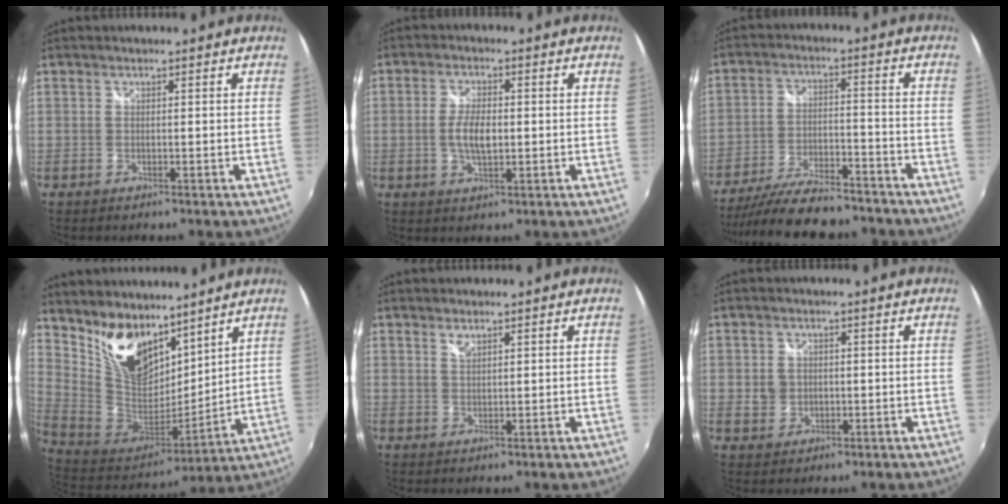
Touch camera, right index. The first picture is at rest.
{"total": 5.1, "force": [-0.4, 2.0, 4.7], "torque": [-0.094, -0.001, -0.007]}
{"total": 18.2, "force": [-15.7, 4.3, 8.0], "torque": [-0.164, -0.022, -0.239]}
{"total": 16.7, "force": [11.6, 8.8, 8.3], "torque": [-0.170, 0.004, 0.234]}
{"total": 1.4, "force": [1.1, 0.4, 0.8], "torque": [-0.015, 0.002, 0.019]}
{"total": 3.3, "force": [-0.3, 3.1, 1.3], "torque": [-0.023, 0.004, -0.006]}